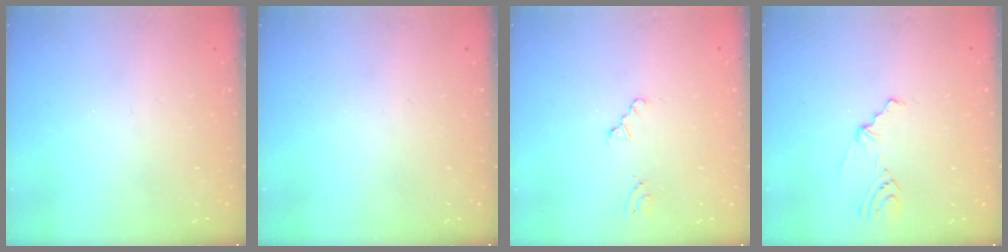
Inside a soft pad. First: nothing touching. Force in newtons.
{"total": 0.0}
{"total": 0.0}
{"total": 2.3, "press": 1.8, "slide": 1.5}